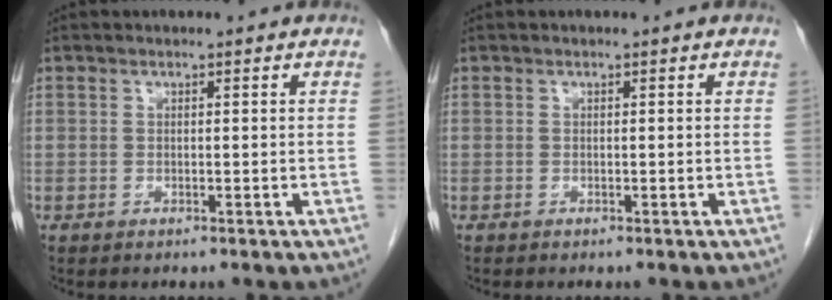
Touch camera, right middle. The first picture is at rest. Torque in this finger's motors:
{"motor_torque": [0.05, 0.01, 0.00, 0.00]}